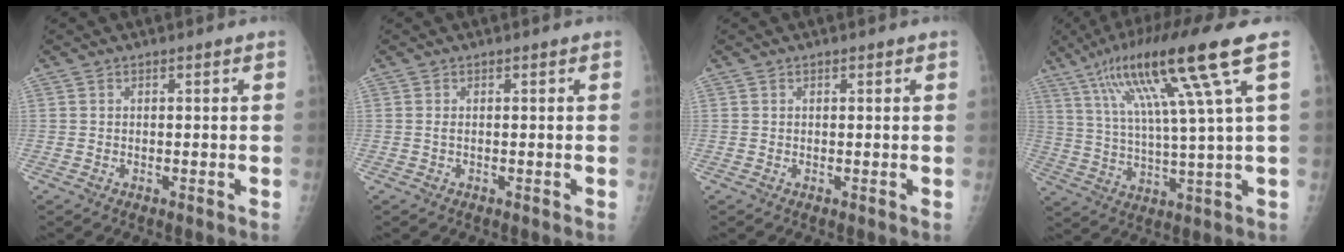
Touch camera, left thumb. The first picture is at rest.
{"total": 0.7, "force": [0.0, 0.2, 0.7], "torque": [-0.017, 0.003, 0.002]}
{"total": 0.6, "force": [0.3, 0.3, 0.5], "torque": [-0.006, 0.000, 0.003]}
{"total": 18.1, "force": [8.2, 0.6, 16.2], "torque": [-0.287, -0.008, 0.139]}